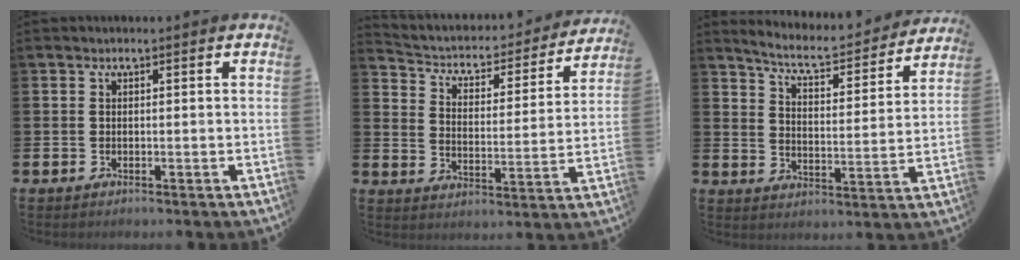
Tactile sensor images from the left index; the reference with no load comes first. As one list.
[{"total": 4.3, "force": [3.7, 1.7, 1.3], "torque": [-0.052, -0.034, 0.053]}, {"total": 6.2, "force": [5.8, 0.9, 2.1], "torque": [-0.069, -0.043, 0.095]}]